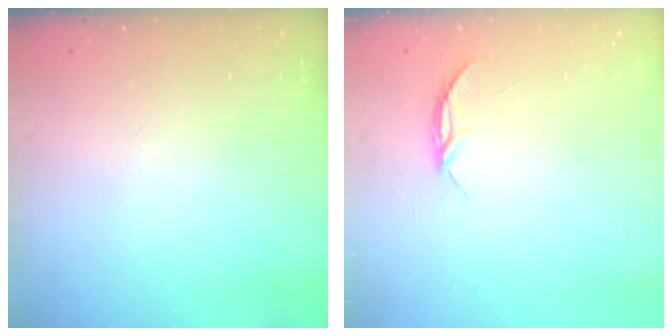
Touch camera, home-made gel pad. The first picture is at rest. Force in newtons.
{"total": 4.3, "press": 4.3, "slide": 0.5}